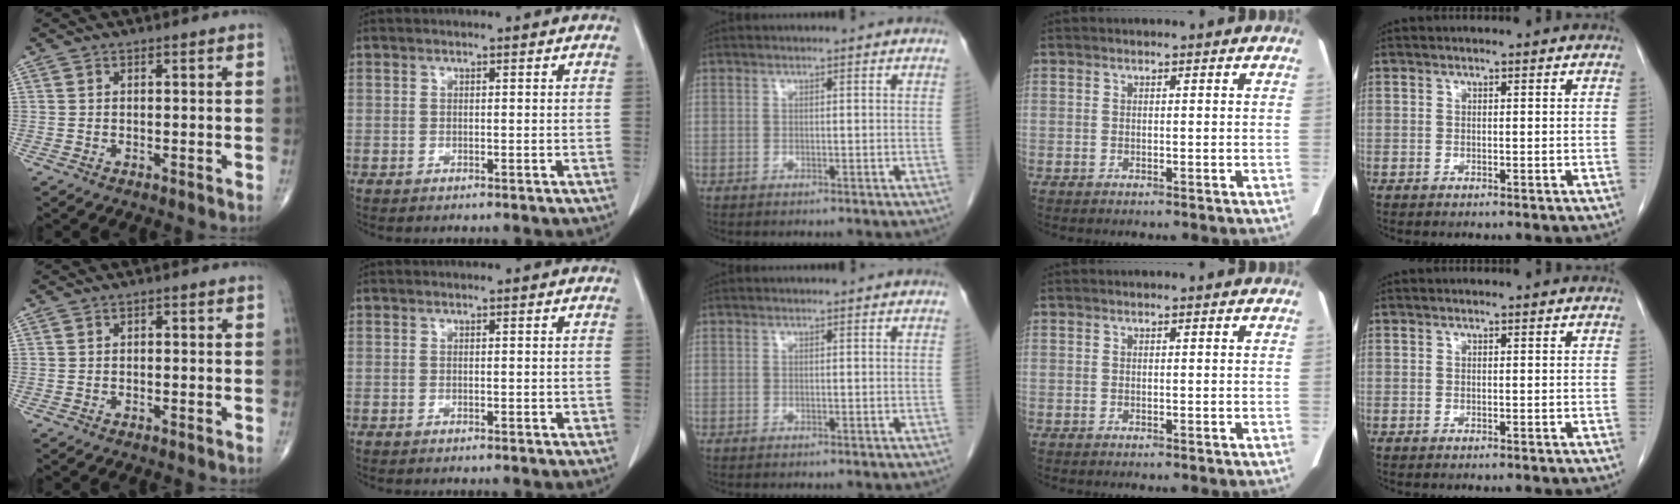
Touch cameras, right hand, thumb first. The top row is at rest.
{"thumb": {"total": 0.6, "force": [-0.2, 0.4, 0.4], "torque": [0.002, 0.005, -0.009]}, "index": {"total": 0.8, "force": [-0.1, 0.4, 0.7], "torque": [-0.010, 0.000, 0.001]}}